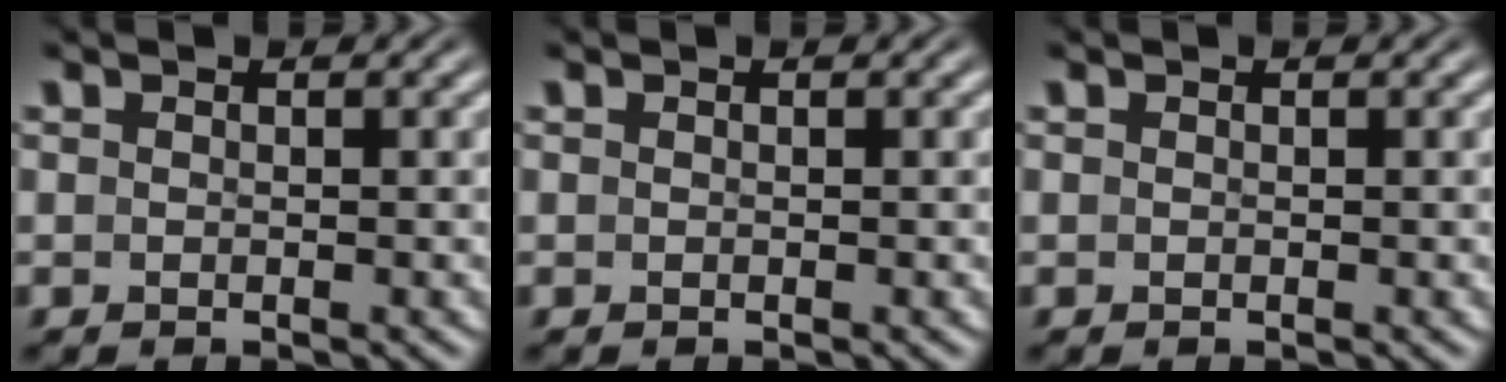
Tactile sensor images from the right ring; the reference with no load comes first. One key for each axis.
{"total": 0.0}
{"total": 0.0}